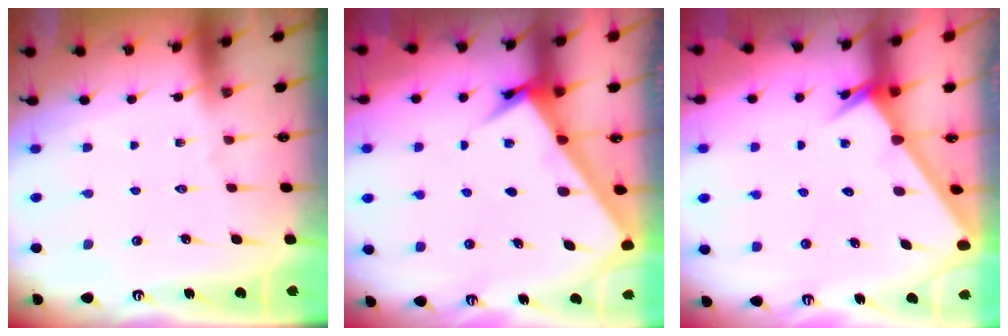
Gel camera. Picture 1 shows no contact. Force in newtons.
{"total": 4.2, "press": 4.2, "slide": 0.5}
{"total": 2.6, "press": 2.6, "slide": 0.1}